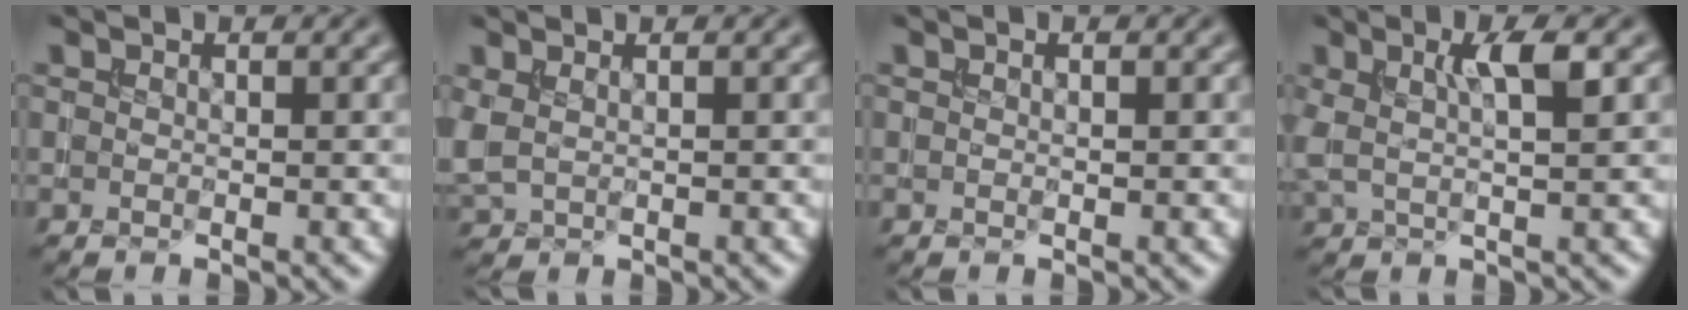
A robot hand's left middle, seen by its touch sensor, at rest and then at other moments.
{"total": 2.0, "force": [0.6, 1.2, 1.4], "torque": [-0.042, 0.001, 0.023]}
{"total": 0.0}
{"total": 3.6, "force": [1.1, 1.1, 3.2], "torque": [-0.066, 0.000, 0.022]}